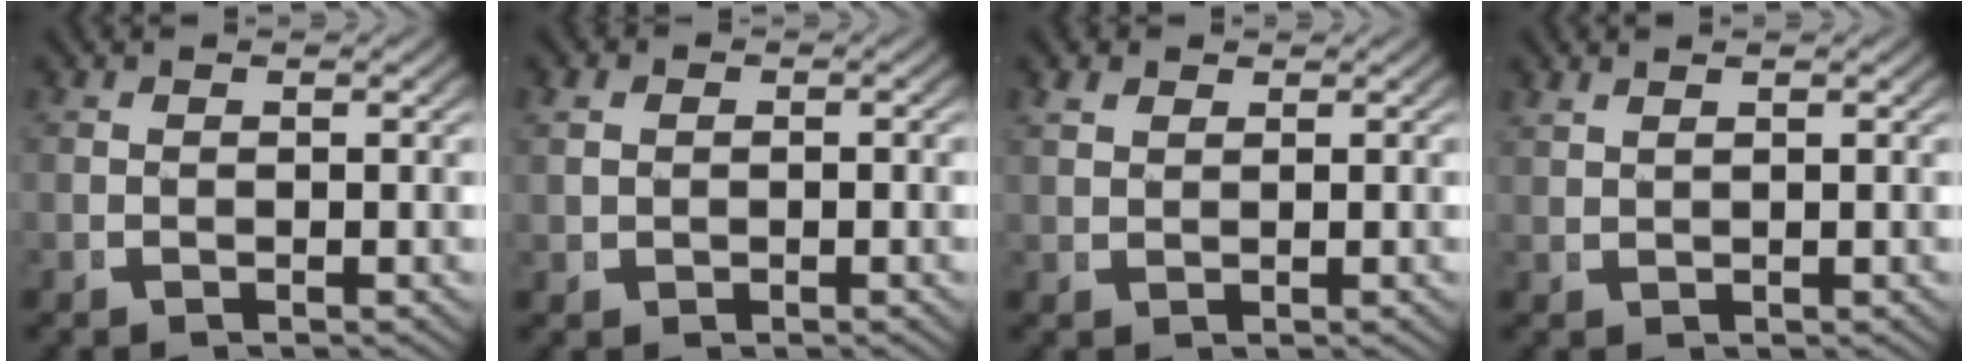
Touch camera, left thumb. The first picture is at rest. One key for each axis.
{"total": 2.1, "fx": 0.3, "fy": 1.8, "fz": 1.0, "tx": -0.027, "ty": -0.008, "tz": 0.009}
{"total": 1.7, "fx": 1.4, "fy": 0.7, "fz": 0.6, "tx": -0.005, "ty": 0.001, "tz": 0.032}
{"total": 1.2, "fx": 1.1, "fy": -0.2, "fz": 0.3, "tx": -0.006, "ty": 0.004, "tz": 0.028}